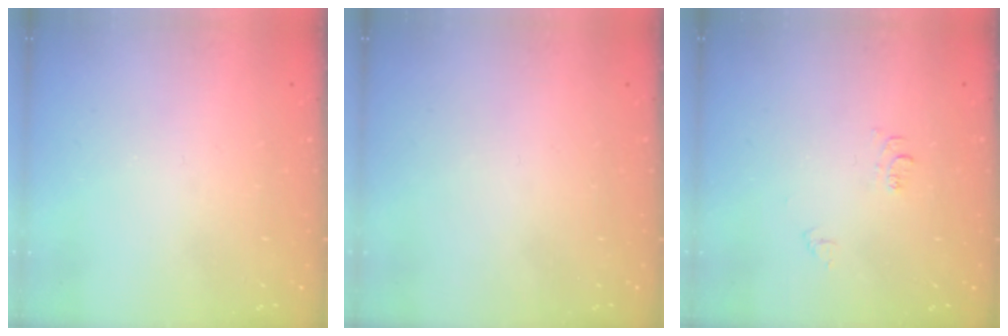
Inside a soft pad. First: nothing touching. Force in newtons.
{"total": 1.5, "press": 1.5, "slide": 0.1}
{"total": 3.9, "press": 3.9, "slide": 0.5}